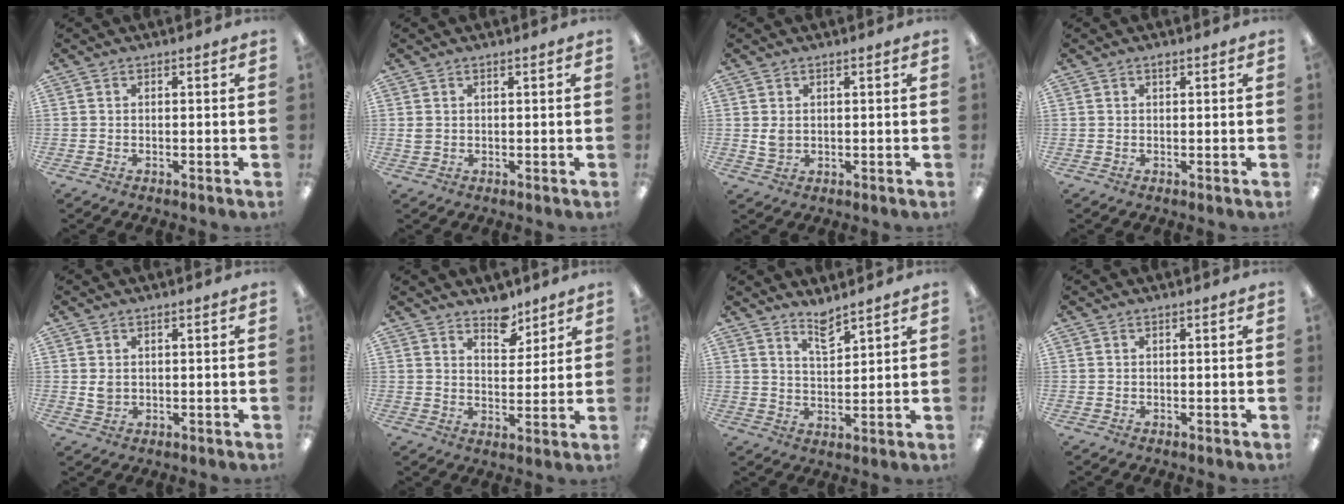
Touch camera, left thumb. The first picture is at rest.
{"total": 1.1, "force": [0.5, 0.8, 0.6], "torque": [-0.014, 0.003, 0.009]}
{"total": 2.3, "force": [0.8, 1.6, 1.4], "torque": [-0.029, 0.003, 0.015]}
{"total": 0.9, "force": [0.6, 0.3, 0.5], "torque": [-0.004, 0.000, 0.009]}
{"total": 2.2, "force": [0.8, 1.7, 1.1], "torque": [-0.024, 0.003, 0.014]}
{"total": 6.8, "force": [5.6, 3.2, 2.0], "torque": [-0.008, -0.038, 0.096]}
{"total": 5.1, "force": [4.5, 1.1, 2.1], "torque": [-0.036, -0.029, 0.079]}
{"total": 0.0}